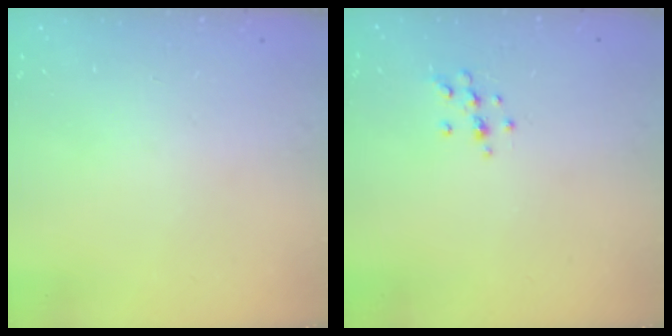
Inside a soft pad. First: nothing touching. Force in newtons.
{"total": 6.5, "press": 6.2, "slide": 2.1}